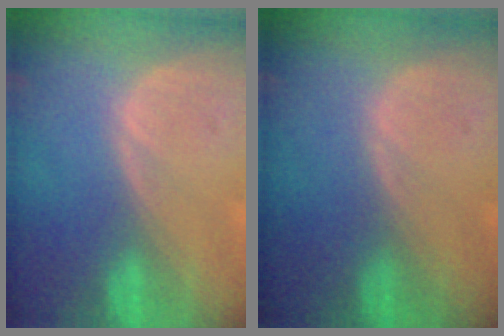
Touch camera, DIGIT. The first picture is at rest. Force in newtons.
{"total": 0.0}